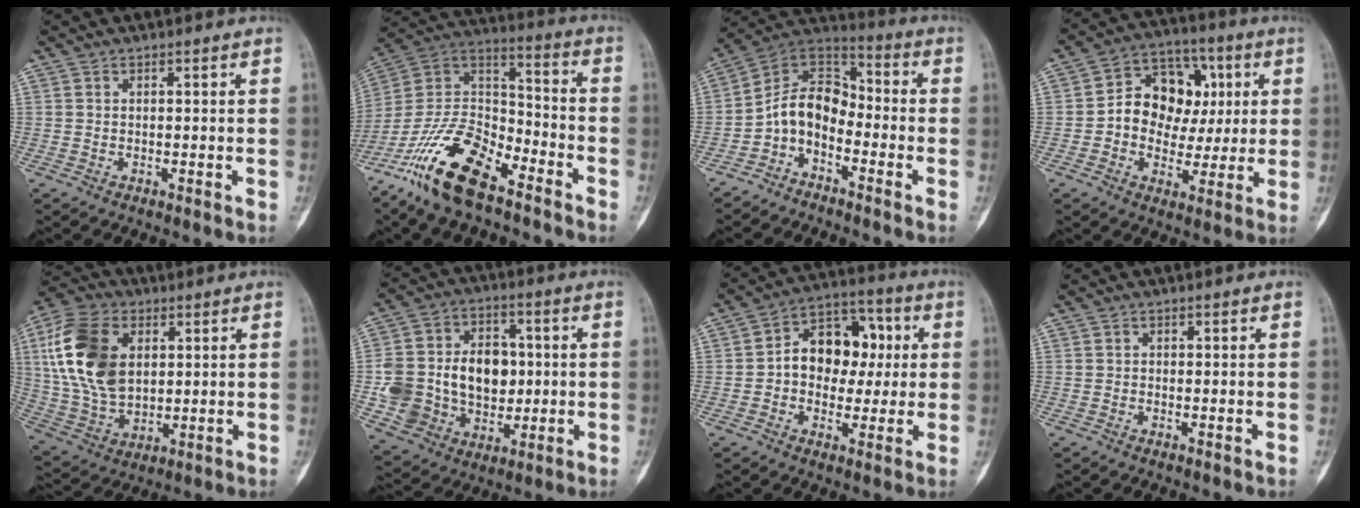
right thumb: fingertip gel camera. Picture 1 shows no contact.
{"total": 19.3, "force": [-12.8, 8.1, 11.9], "torque": [-0.224, 0.080, -0.239]}
{"total": 10.0, "force": [-4.1, 6.9, 5.9], "torque": [-0.085, 0.078, -0.093]}
{"total": 14.2, "force": [1.5, 11.4, 8.4], "torque": [-0.081, 0.025, 0.021]}
{"total": 18.5, "force": [4.4, 11.9, 13.5], "torque": [-0.265, -0.003, 0.088]}
{"total": 19.2, "force": [-0.2, 14.7, 12.2], "torque": [-0.188, 0.024, 0.018]}
{"total": 13.6, "force": [1.0, 10.0, 9.1], "torque": [-0.092, 0.030, 0.008]}
{"total": 0.0}